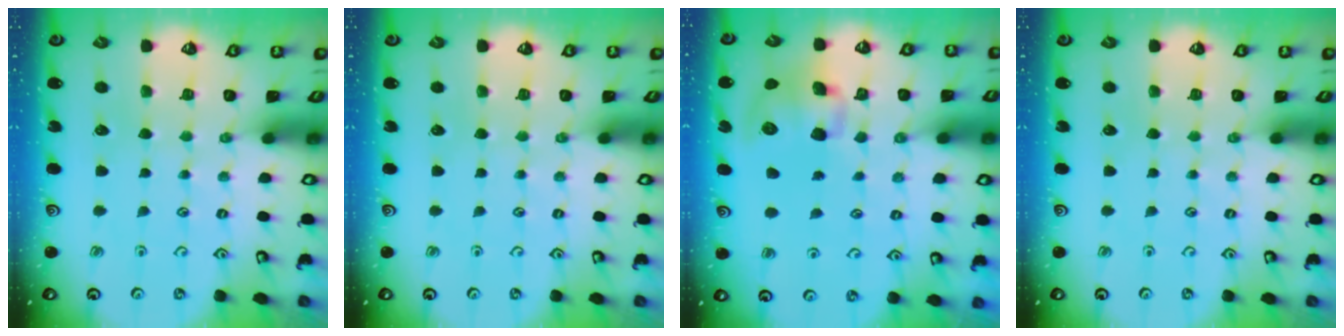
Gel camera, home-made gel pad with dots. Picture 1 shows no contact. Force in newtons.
{"total": 0.0}
{"total": 11.7, "press": 11.6, "slide": 1.8}
{"total": 0.0}